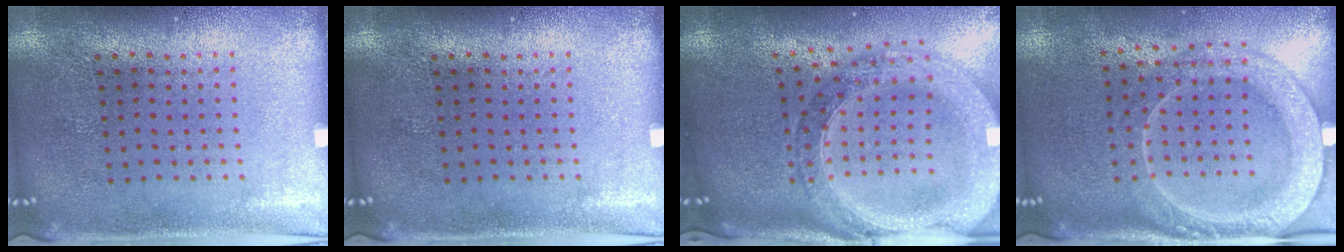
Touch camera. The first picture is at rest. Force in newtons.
{"total": 0.0}
{"total": 2.7, "press": 2.4, "slide": 1.4}
{"total": 2.3, "press": 2.2, "slide": 0.9}